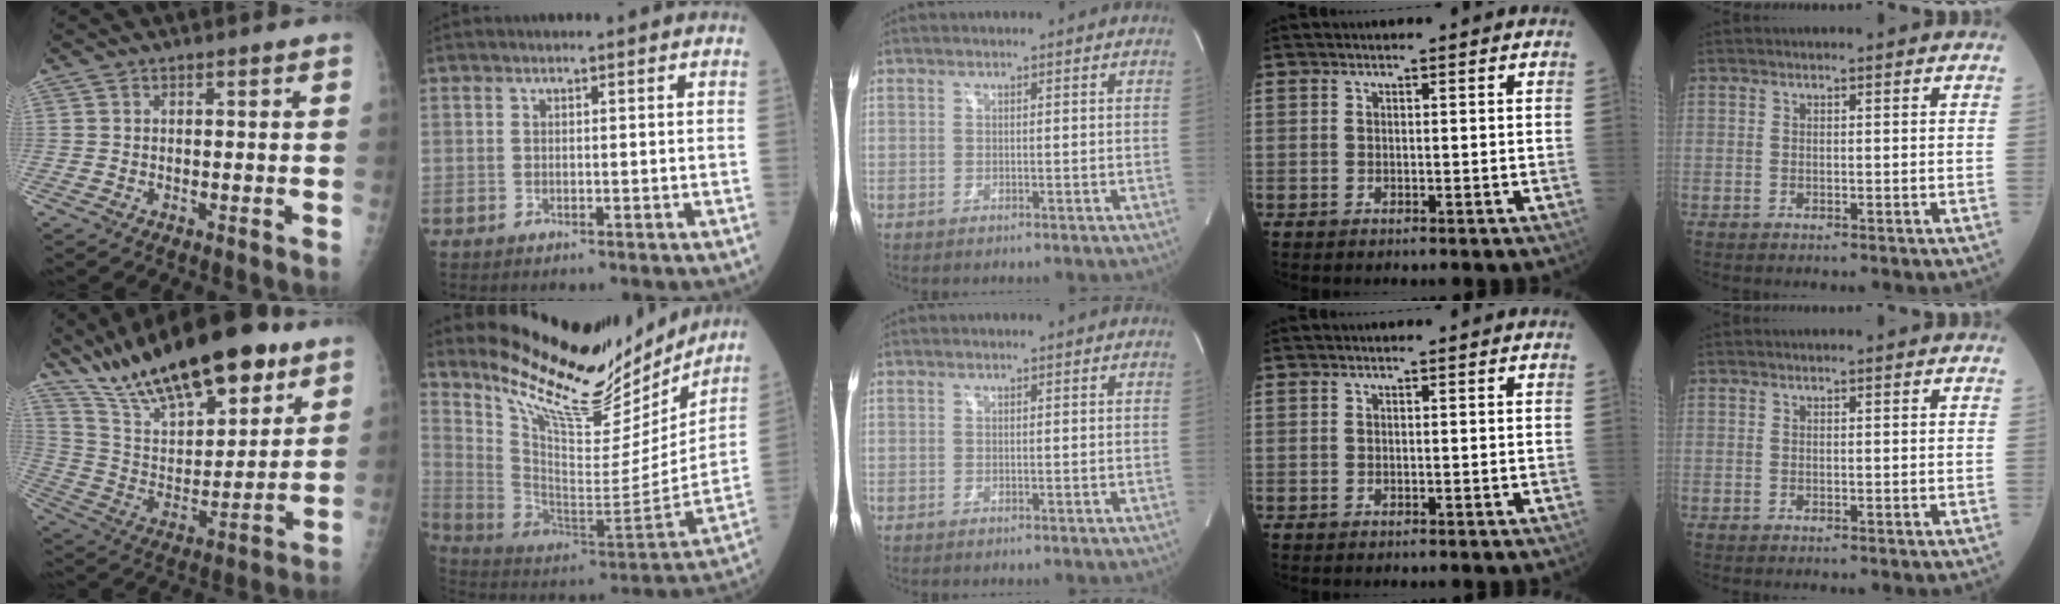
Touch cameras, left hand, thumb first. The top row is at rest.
{"thumb": {"total": 25.8, "force": [17.5, 9.4, 16.4], "torque": [-0.242, -0.046, 0.299]}, "index": {"total": 20.4, "force": [18.2, 5.2, 7.6], "torque": [-0.133, -0.042, 0.285]}}